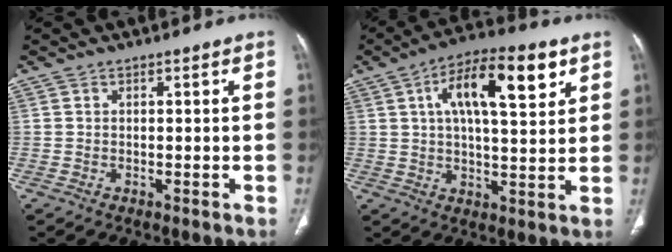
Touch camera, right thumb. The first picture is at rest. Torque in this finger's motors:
{"motor_torque": [0.64, 0.71, 0.27, 0.14, 0.11]}